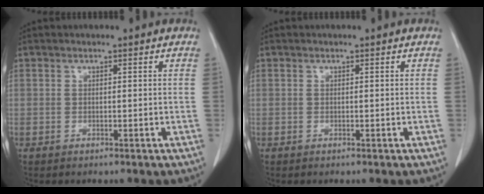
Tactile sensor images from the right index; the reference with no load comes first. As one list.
[{"total": 0.0}]